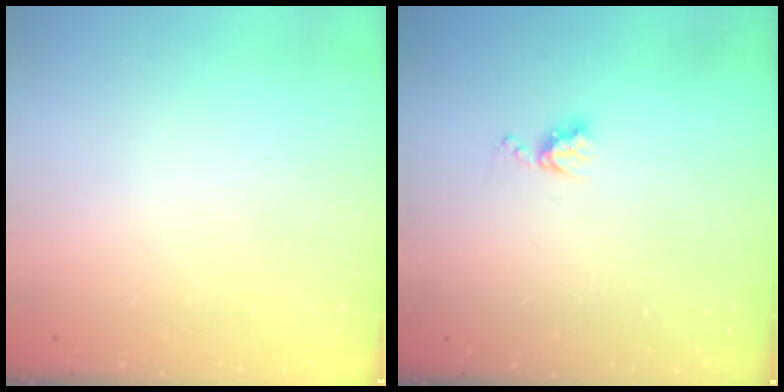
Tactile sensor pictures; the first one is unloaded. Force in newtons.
{"total": 5.2, "press": 5.2, "slide": 0.5}